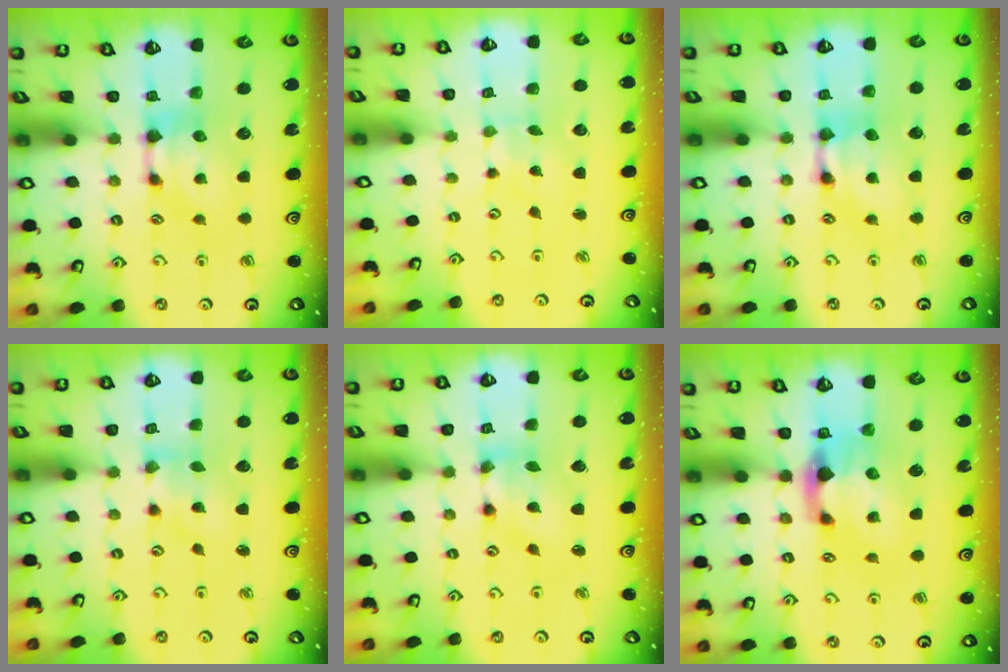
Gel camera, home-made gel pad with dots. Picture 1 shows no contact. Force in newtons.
{"total": 5.4, "press": 5.4, "slide": 0.2}
{"total": 2.0, "press": 2.0, "slide": 0.1}
{"total": 1.2, "press": 0.6, "slide": 1.1}
{"total": 4.1, "press": 3.6, "slide": 1.8}
{"total": 3.0, "press": 2.6, "slide": 1.4}